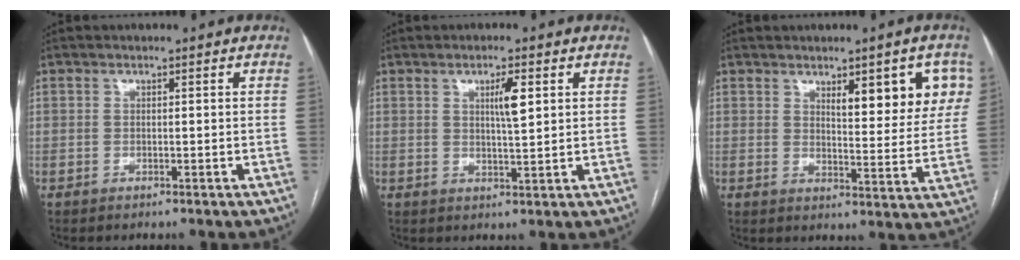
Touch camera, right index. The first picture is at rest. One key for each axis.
{"total": 3.7, "fx": 1.4, "fy": 0.4, "fz": 3.5, "tx": -0.060, "ty": -0.001, "tz": 0.023}
{"total": 9.7, "fx": 4.4, "fy": 2.8, "fz": 8.1, "tx": -0.097, "ty": 0.000, "tz": 0.061}